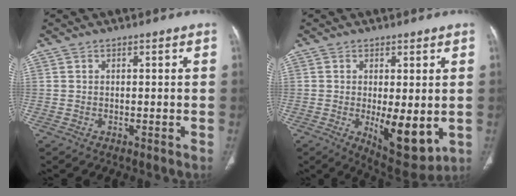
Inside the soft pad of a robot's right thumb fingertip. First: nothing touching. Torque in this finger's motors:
{"motor_torque": [2.45, 2.55, 0.58, -0.63, 0.31]}